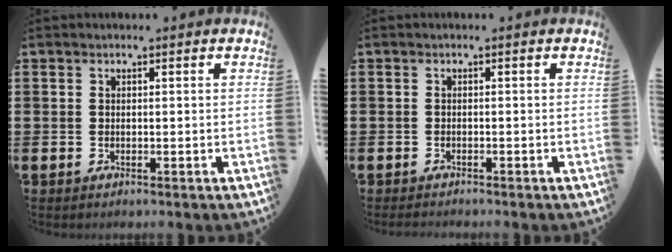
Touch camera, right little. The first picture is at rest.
{"total": 0.5, "force": [-0.5, 0.0, 0.1], "torque": [-0.002, -0.003, -0.010]}